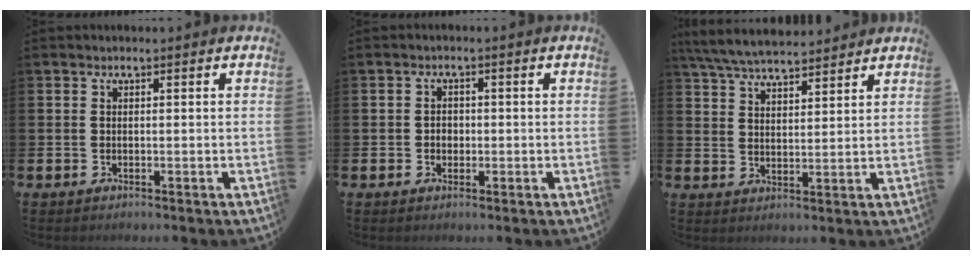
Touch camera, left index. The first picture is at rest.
{"total": 1.5, "force": [-0.2, 1.4, 0.6], "torque": [-0.004, 0.005, -0.008]}
{"total": 6.4, "force": [6.1, 0.9, 1.6], "torque": [-0.056, -0.024, 0.113]}